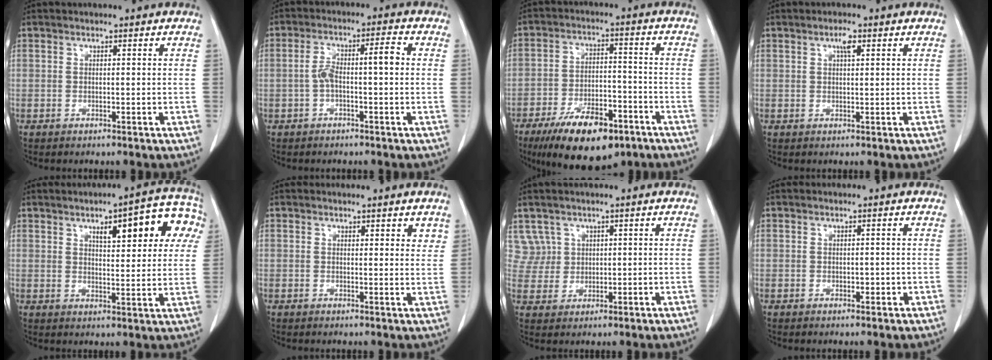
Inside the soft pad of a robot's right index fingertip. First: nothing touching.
{"total": 5.6, "force": [-0.5, 1.1, 5.4], "torque": [-0.107, 0.030, -0.004]}
{"total": 14.6, "force": [-9.3, 5.7, 9.7], "torque": [-0.160, -0.003, -0.148]}
{"total": 1.9, "force": [0.9, 0.5, 1.6], "torque": [-0.028, 0.002, 0.015]}
{"total": 13.1, "force": [5.6, 3.7, 11.2], "torque": [-0.132, 0.027, 0.069]}
{"total": 3.0, "force": [2.2, 1.0, 1.8], "torque": [-0.015, -0.004, 0.025]}
{"total": 3.9, "force": [2.0, 3.3, -0.5], "torque": [0.018, 0.011, 0.042]}
{"total": 1.1, "force": [-0.3, 0.7, 0.9], "torque": [-0.014, 0.000, 0.002]}